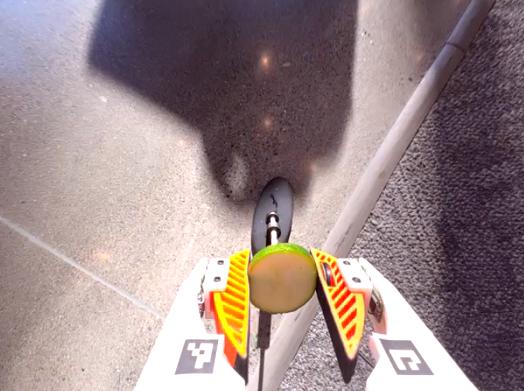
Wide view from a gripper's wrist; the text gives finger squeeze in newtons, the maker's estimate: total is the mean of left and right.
{"total": 11.5, "left": 11.8, "right": 11.2}